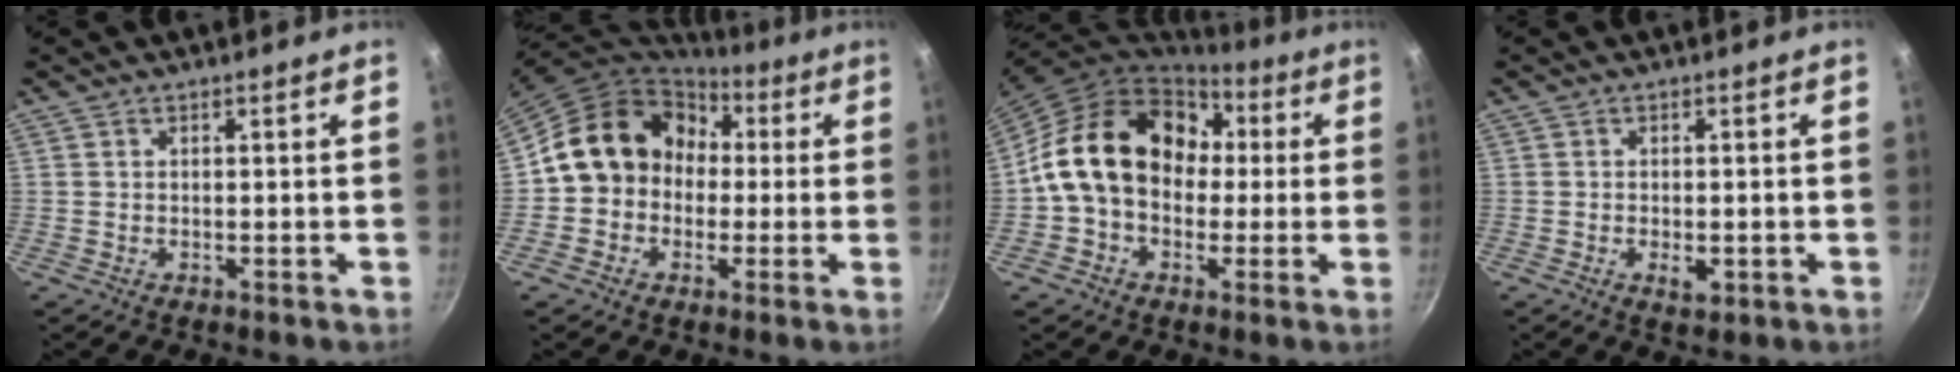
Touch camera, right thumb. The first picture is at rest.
{"total": 14.9, "force": [1.1, 13.0, 7.3], "torque": [-0.079, 0.043, 0.001]}
{"total": 18.8, "force": [1.8, 14.4, 12.0], "torque": [-0.172, 0.046, 0.020]}
{"total": 3.1, "force": [-0.9, 1.5, 2.5], "torque": [-0.037, 0.000, -0.010]}